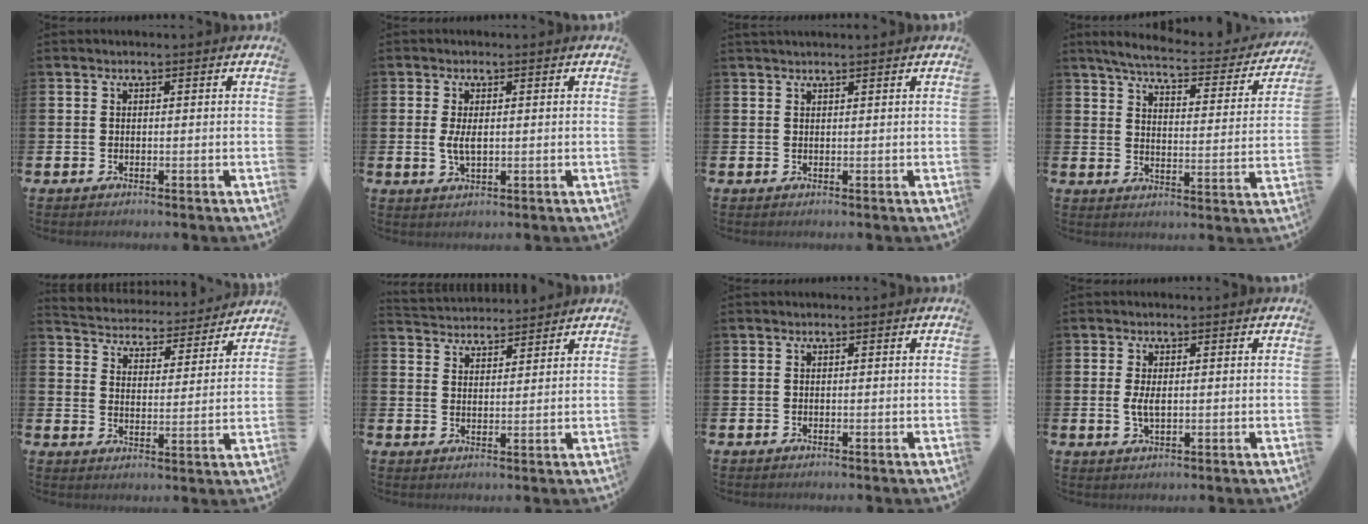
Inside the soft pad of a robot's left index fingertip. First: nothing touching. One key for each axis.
{"total": 2.8, "fx": 0.1, "fy": 1.2, "fz": 2.5, "tx": -0.040, "ty": 0.000, "tz": -0.002}
{"total": 0.8, "fx": 0.8, "fy": -0.1, "fz": 0.2, "tx": -0.004, "ty": 0.000, "tz": 0.015}
{"total": 5.5, "fx": 5.0, "fy": 0.8, "fz": 2.2, "tx": -0.062, "ty": -0.039, "tz": 0.081}
{"total": 4.4, "fx": 4.3, "fy": 1.0, "fz": 0.1, "tx": -0.025, "ty": -0.042, "tz": 0.069}
{"total": 3.8, "fx": 3.7, "fy": 0.5, "fz": -0.5, "tx": -0.012, "ty": -0.020, "tz": 0.069}
{"total": 0.0}
{"total": 2.6, "fx": 0.0, "fy": 1.1, "fz": 2.3, "tx": -0.037, "ty": -0.001, "tz": -0.003}